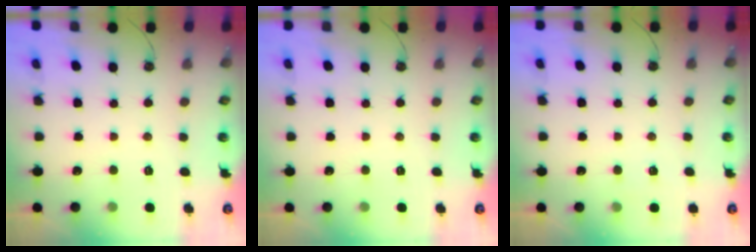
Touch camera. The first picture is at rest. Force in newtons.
{"total": 0.0}
{"total": 2.5, "press": 2.4, "slide": 0.8}